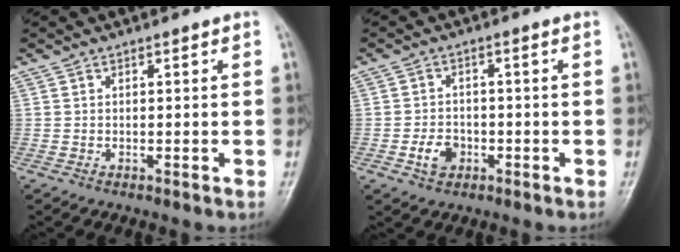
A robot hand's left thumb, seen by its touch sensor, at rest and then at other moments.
{"total": 4.1, "force": [-1.6, 3.1, 2.2], "torque": [-0.026, 0.012, -0.027]}